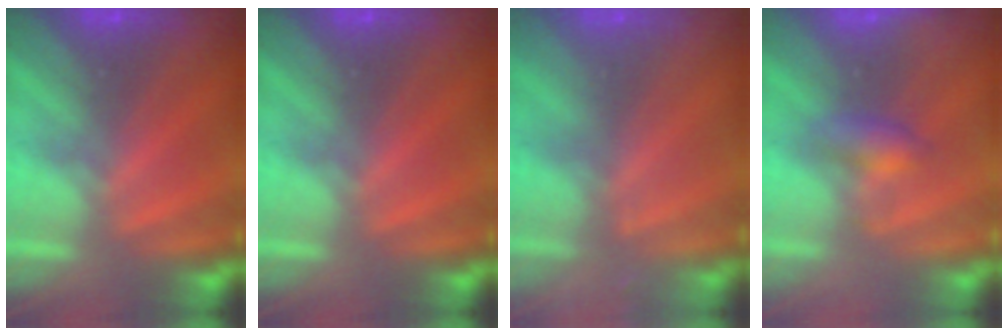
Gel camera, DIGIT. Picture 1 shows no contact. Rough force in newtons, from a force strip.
{"total": 0.0}
{"total": 2.4}
{"total": 2.0}